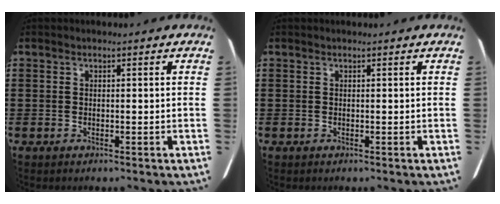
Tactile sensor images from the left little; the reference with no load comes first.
{"total": 0.0}